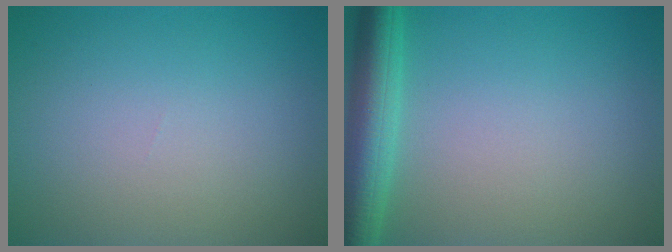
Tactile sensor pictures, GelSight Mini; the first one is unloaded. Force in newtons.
{"total": 5.0, "press": 5.0, "slide": 0.2}